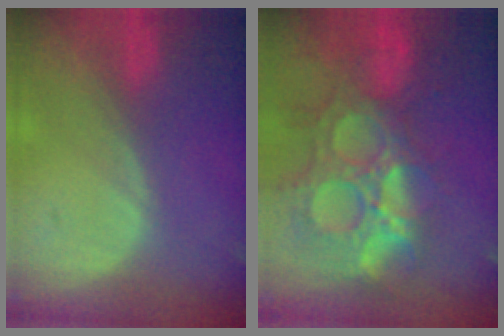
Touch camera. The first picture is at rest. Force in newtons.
{"total": 14.8, "press": 12.3, "slide": 8.2}